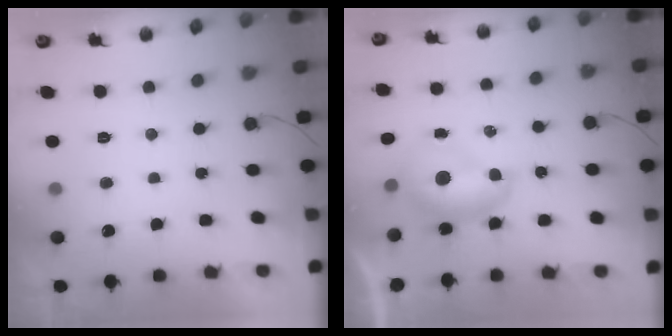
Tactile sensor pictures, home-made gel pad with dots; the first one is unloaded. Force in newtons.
{"total": 7.6, "press": 7.6, "slide": 0.3}